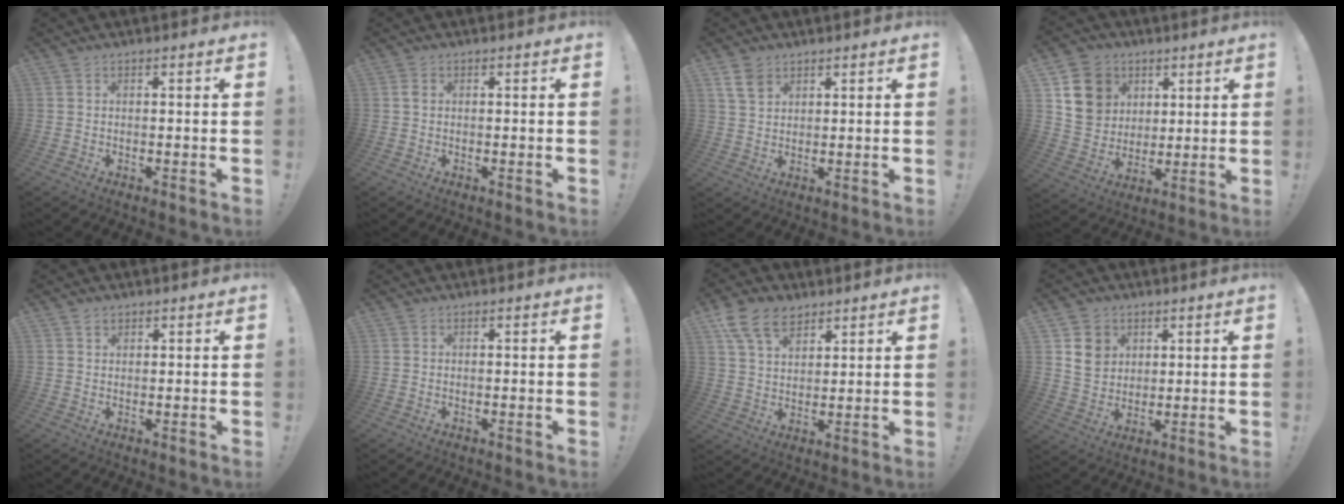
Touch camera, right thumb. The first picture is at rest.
{"total": 1.1, "force": [0.1, 0.8, 0.7], "torque": [-0.010, 0.003, 0.001]}
{"total": 5.4, "force": [3.4, 3.2, 2.8], "torque": [-0.046, -0.012, 0.066]}
{"total": 14.0, "force": [5.5, 11.9, 5.0], "torque": [-0.078, -0.017, 0.121]}
{"total": 1.5, "force": [1.1, 0.8, 0.5], "torque": [0.003, -0.006, 0.019]}
{"total": 0.0}
{"total": 12.1, "force": [7.3, 7.6, 5.9], "torque": [-0.109, -0.023, 0.143]}
{"total": 7.6, "force": [3.5, 6.5, 1.6], "torque": [-0.014, -0.022, 0.069]}